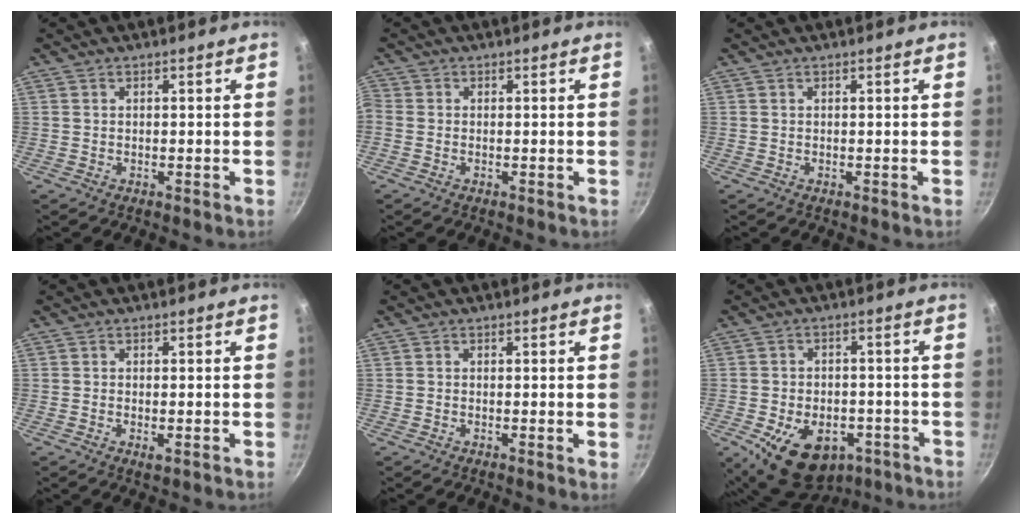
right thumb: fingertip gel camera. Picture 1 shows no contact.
{"total": 1.1, "force": [-0.4, 0.8, 0.6], "torque": [-0.018, 0.002, -0.014]}
{"total": 0.0}
{"total": 1.6, "force": [-0.5, 0.6, 1.4], "torque": [-0.028, -0.003, -0.009]}
{"total": 0.7, "force": [0.0, 0.0, 0.7], "torque": [-0.011, -0.003, -0.005]}
{"total": 15.1, "force": [-6.5, 10.1, 9.2], "torque": [-0.119, 0.016, -0.084]}